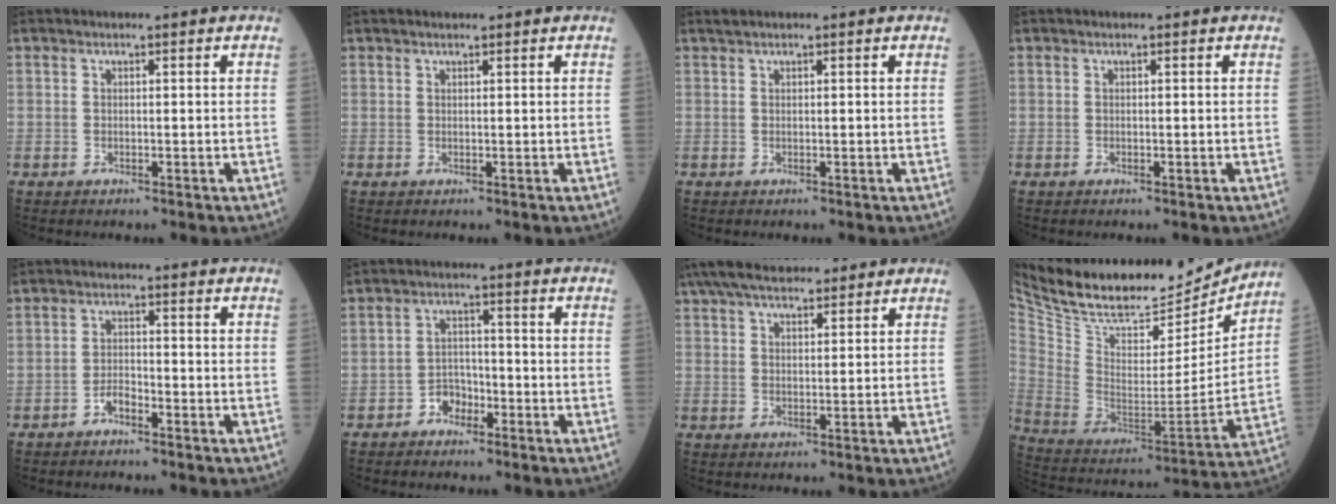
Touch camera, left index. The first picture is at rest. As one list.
[{"total": 0.8, "force": [0.8, 0.1, 0.3], "torque": [-0.007, 0.010, 0.015]}, {"total": 0.6, "force": [0.6, 0.0, 0.2], "torque": [-0.007, 0.008, 0.014]}, {"total": 0.0}, {"total": 2.0, "force": [-1.6, 0.5, 1.1], "torque": [-0.020, 0.002, -0.031]}, {"total": 3.3, "force": [-2.2, 2.1, 1.3], "torque": [-0.019, 0.008, -0.041]}, {"total": 12.2, "force": [10.0, 3.5, 5.9], "torque": [-0.099, 0.048, 0.163]}, {"total": 27.0, "force": [23.9, 7.4, 10.1], "torque": [-0.198, -0.024, 0.373]}]